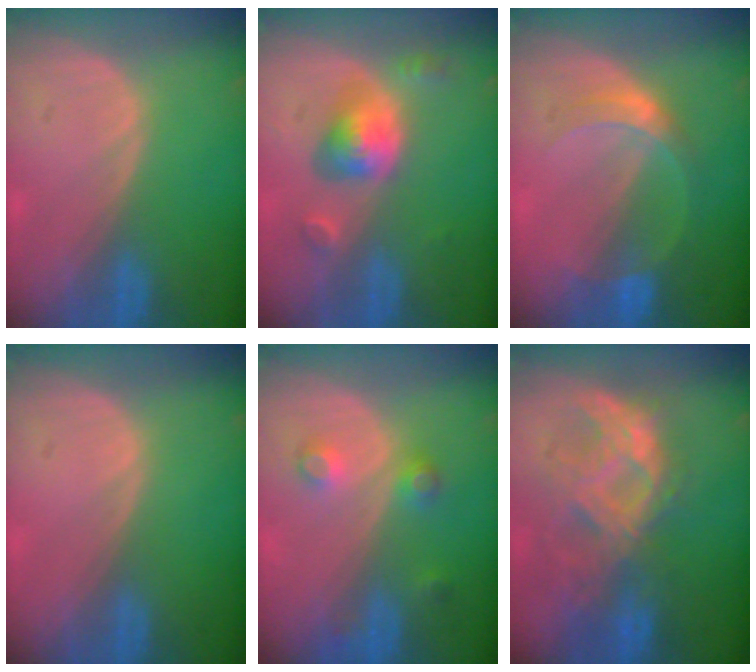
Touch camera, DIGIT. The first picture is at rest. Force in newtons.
{"total": 5.8, "press": 5.3, "slide": 2.4}
{"total": 5.0, "press": 4.8, "slide": 1.3}
{"total": 0.0}
{"total": 3.7, "press": 3.3, "slide": 1.7}
{"total": 9.0, "press": 8.7, "slide": 2.5}